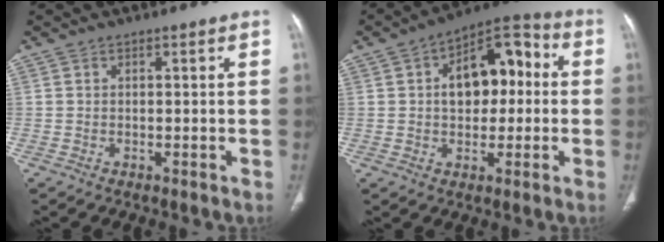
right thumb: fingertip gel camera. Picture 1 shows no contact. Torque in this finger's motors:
{"motor_torque": [1.64, 1.53, 1.00, 0.28, 0.08]}